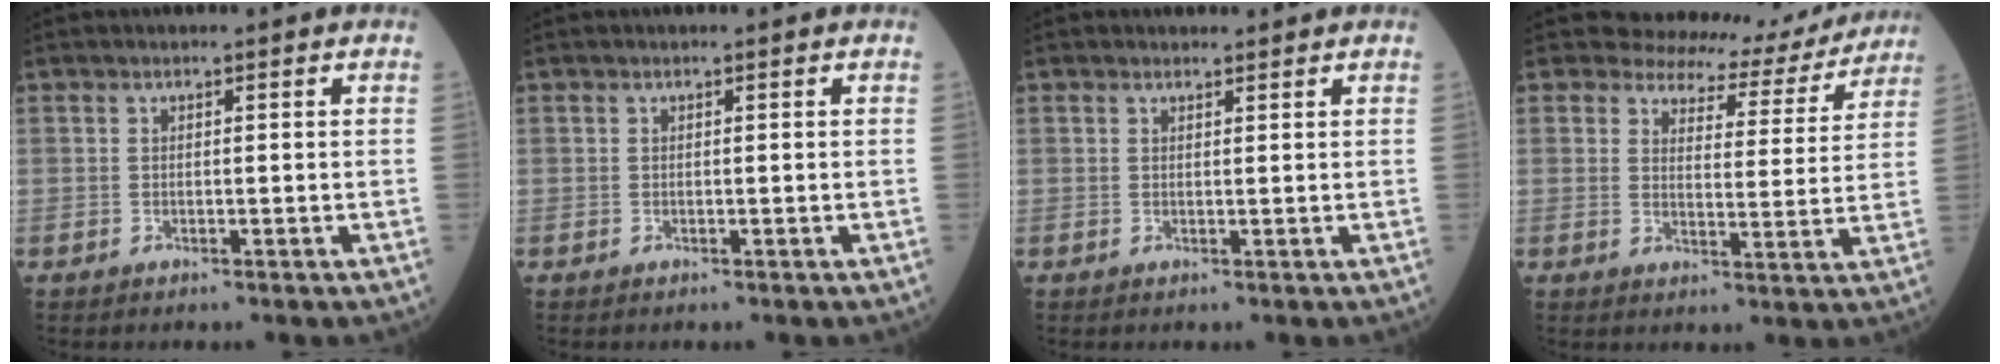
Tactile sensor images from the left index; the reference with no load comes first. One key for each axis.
{"total": 0.0}
{"total": 1.1, "fx": 1.1, "fy": 0.2, "fz": 0.0, "tx": -0.011, "ty": 0.000, "tz": 0.018}
{"total": 10.9, "fx": 10.4, "fy": 3.4, "fz": 0.5, "tx": 0.007, "ty": -0.015, "tz": 0.109}